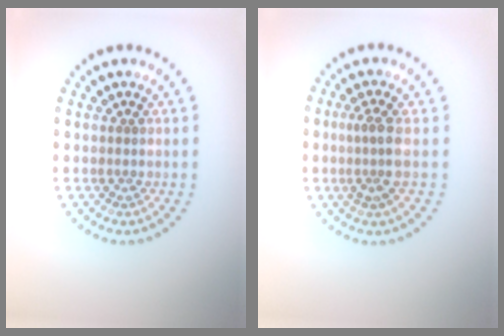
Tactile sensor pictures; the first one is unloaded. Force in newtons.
{"total": 2.4, "press": 1.8, "slide": 1.5}